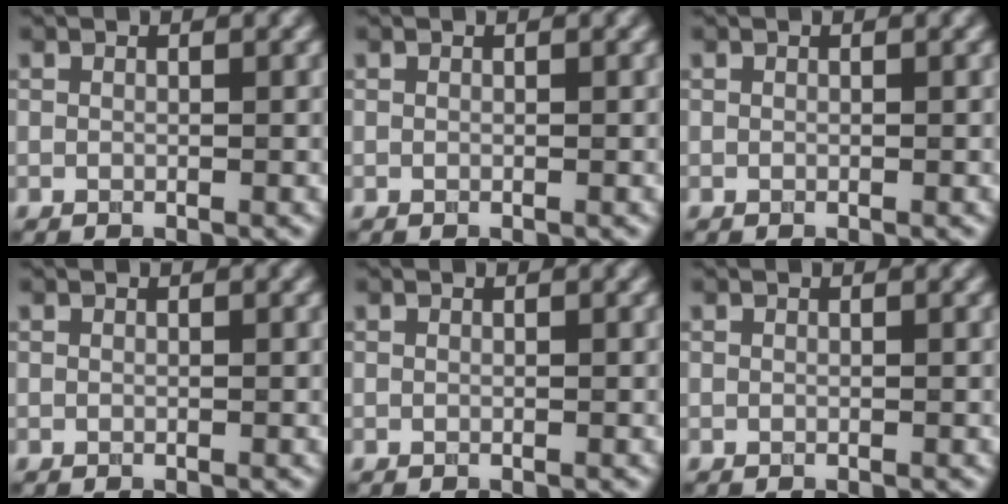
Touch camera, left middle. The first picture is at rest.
{"total": 0.0}
{"total": 0.0}
{"total": 0.0}
{"total": 0.0}
{"total": 0.0}